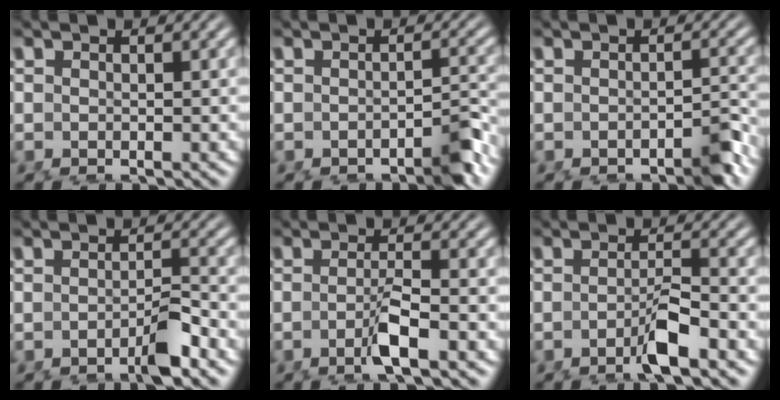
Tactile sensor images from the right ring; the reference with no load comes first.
{"total": 2.4, "force": [-1.9, -0.1, 1.4], "torque": [-0.016, -0.006, -0.031]}
{"total": 2.0, "force": [-1.7, -0.1, 1.1], "torque": [-0.013, -0.006, -0.028]}
{"total": 2.2, "force": [-1.5, -0.6, 1.5], "torque": [-0.008, 0.002, -0.031]}
{"total": 2.6, "force": [-1.3, -0.9, 2.0], "torque": [-0.027, -0.004, -0.024]}
{"total": 2.6, "force": [-1.6, -0.7, 1.9], "torque": [-0.019, -0.002, -0.030]}